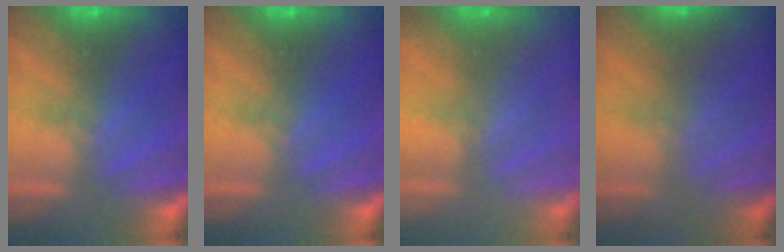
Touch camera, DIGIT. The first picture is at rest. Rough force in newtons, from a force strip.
{"total": 0.0}
{"total": 2.3}
{"total": 2.4}